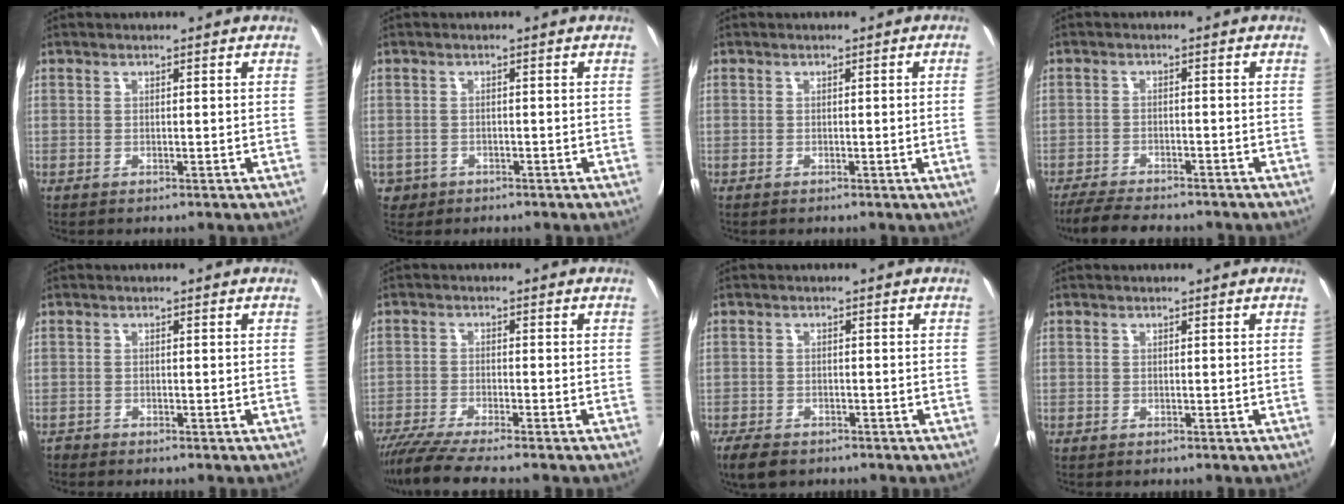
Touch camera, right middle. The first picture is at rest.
{"total": 2.3, "force": [-1.3, 1.9, 0.0], "torque": [-0.001, 0.007, -0.021]}
{"total": 1.7, "force": [-0.2, -0.5, 1.6], "torque": [-0.017, -0.002, 0.000]}
{"total": 8.7, "force": [-7.8, 1.6, 3.6], "torque": [-0.056, -0.016, -0.119]}
{"total": 0.7, "force": [-0.7, 0.1, -0.2], "torque": [-0.001, -0.003, -0.016]}
{"total": 7.5, "force": [-6.5, -0.7, 3.8], "torque": [-0.055, -0.022, -0.110]}
{"total": 4.7, "force": [-3.7, 2.1, 2.1], "torque": [-0.035, -0.006, -0.057]}
{"total": 0.0}